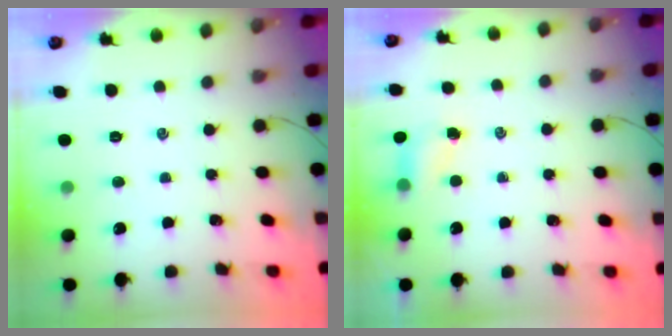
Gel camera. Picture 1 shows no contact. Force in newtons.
{"total": 4.0, "press": 3.9, "slide": 1.0}